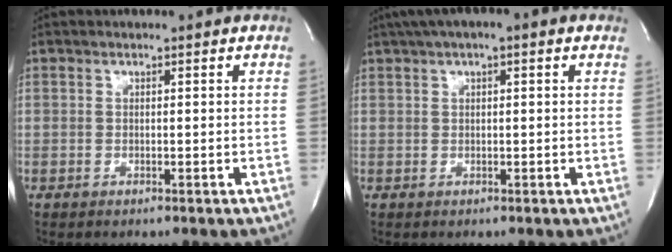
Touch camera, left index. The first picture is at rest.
{"total": 7.0, "force": [4.1, 1.6, 5.4], "torque": [-0.091, 0.039, 0.060]}